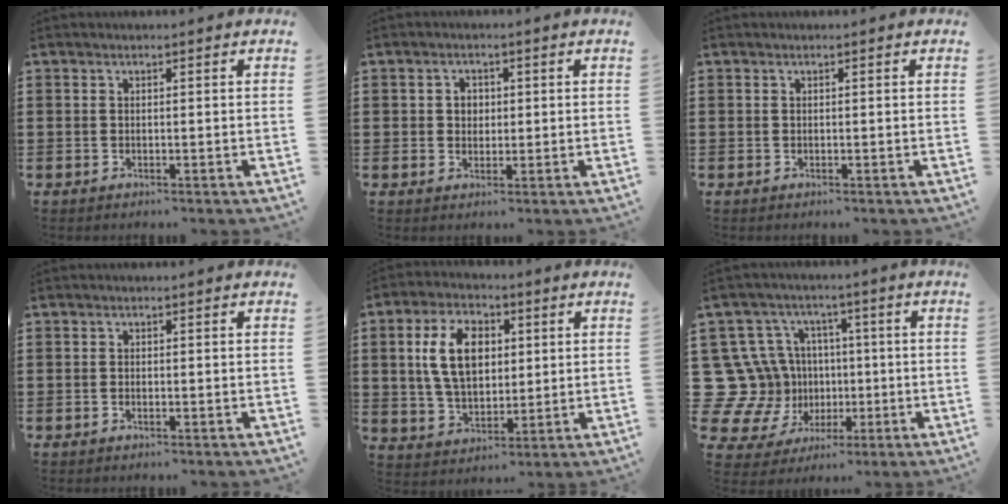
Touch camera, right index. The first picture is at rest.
{"total": 2.1, "force": [0.2, 1.9, 0.9], "torque": [-0.024, 0.011, 0.001]}
{"total": 0.0}
{"total": 0.6, "force": [-0.4, 0.1, 0.4], "torque": [-0.010, -0.005, -0.005]}
{"total": 10.1, "force": [1.9, 6.3, 7.7], "torque": [-0.174, 0.011, 0.027]}
{"total": 14.0, "force": [0.2, 13.6, 3.1], "torque": [-0.130, -0.016, 0.039]}